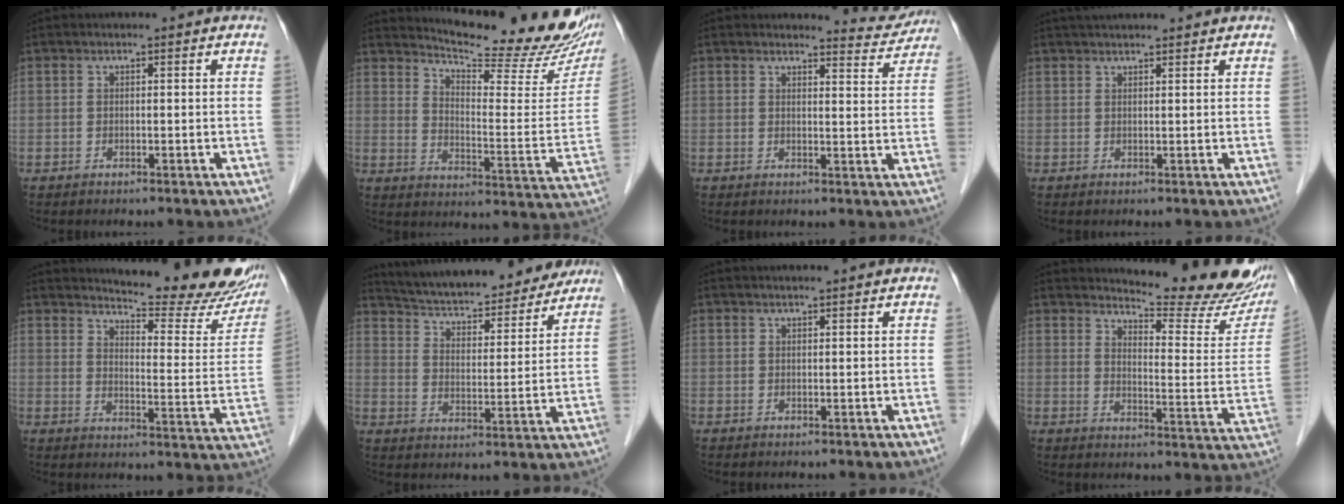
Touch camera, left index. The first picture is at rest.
{"total": 20.7, "force": [19.0, 2.8, 7.7], "torque": [-0.114, -0.081, 0.239]}
{"total": 4.4, "force": [4.4, 0.3, -0.6], "torque": [0.005, -0.027, 0.042]}
{"total": 6.1, "force": [5.6, 0.4, 2.4], "torque": [-0.034, 0.037, 0.079]}
{"total": 19.4, "force": [17.8, 3.0, 7.1], "torque": [-0.087, -0.081, 0.207]}
{"total": 21.8, "force": [19.9, 4.9, 7.5], "torque": [-0.123, 0.006, 0.278]}
{"total": 1.6, "force": [1.4, -0.2, 0.7], "torque": [-0.008, 0.014, 0.026]}
{"total": 18.2, "force": [16.9, 2.5, 6.3], "torque": [-0.077, -0.091, 0.195]}